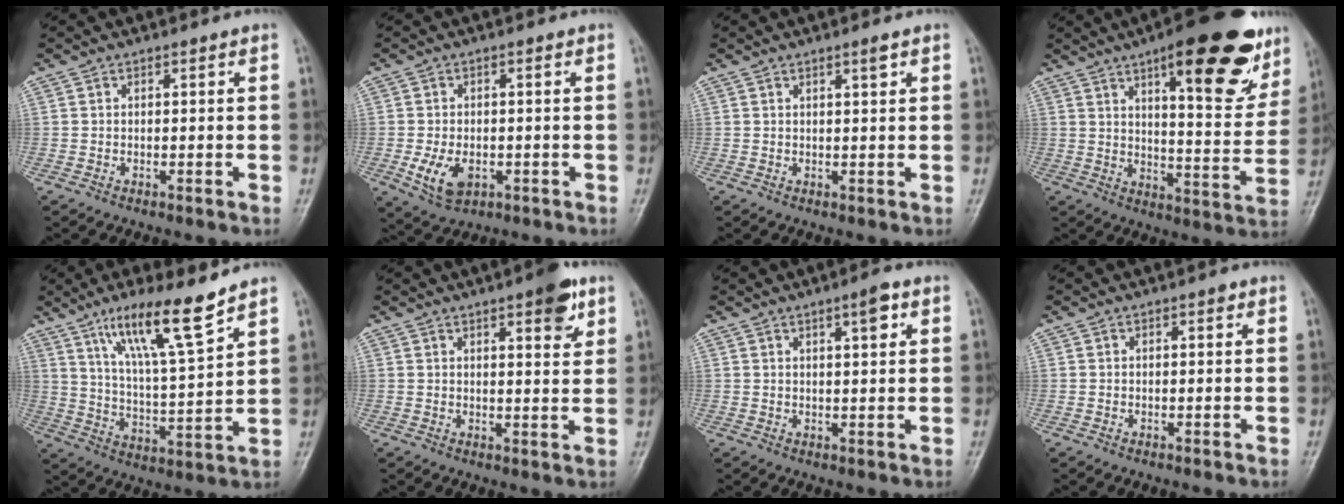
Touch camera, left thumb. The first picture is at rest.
{"total": 6.5, "force": [-1.8, 4.2, 4.6], "torque": [-0.083, -0.006, -0.023]}
{"total": 1.5, "force": [0.9, 0.1, 1.1], "torque": [-0.017, -0.005, 0.016]}
{"total": 22.3, "force": [12.6, 7.1, 17.0], "torque": [-0.191, -0.047, 0.178]}
{"total": 13.7, "force": [9.3, 1.5, 10.0], "torque": [-0.172, -0.053, 0.172]}
{"total": 6.6, "force": [3.7, 2.0, 5.0], "torque": [-0.054, -0.016, 0.044]}
{"total": 3.6, "force": [1.8, 0.8, 3.0], "torque": [-0.041, -0.007, 0.027]}
{"total": 0.6, "force": [0.3, 0.3, 0.4], "torque": [-0.004, 0.000, 0.001]}